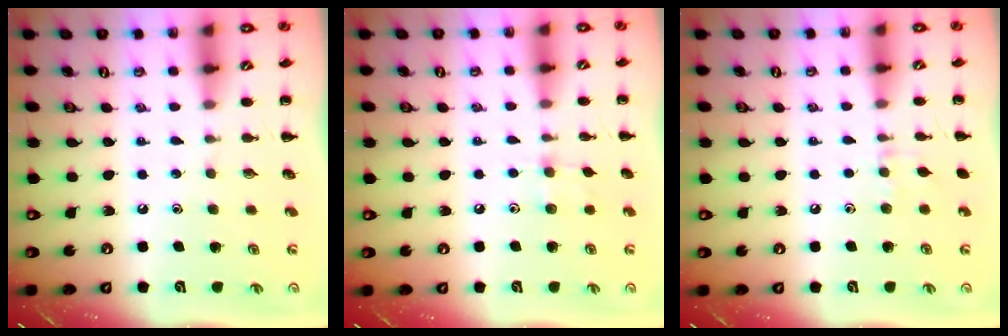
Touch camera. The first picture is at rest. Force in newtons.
{"total": 5.9, "press": 5.6, "slide": 1.9}
{"total": 4.9, "press": 4.5, "slide": 1.7}